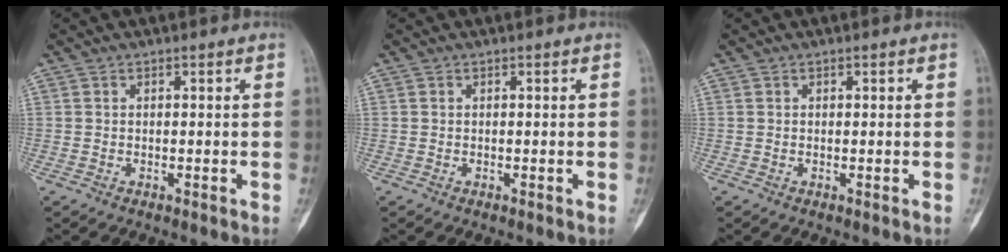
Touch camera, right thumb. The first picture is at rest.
{"total": 0.0}
{"total": 0.0}